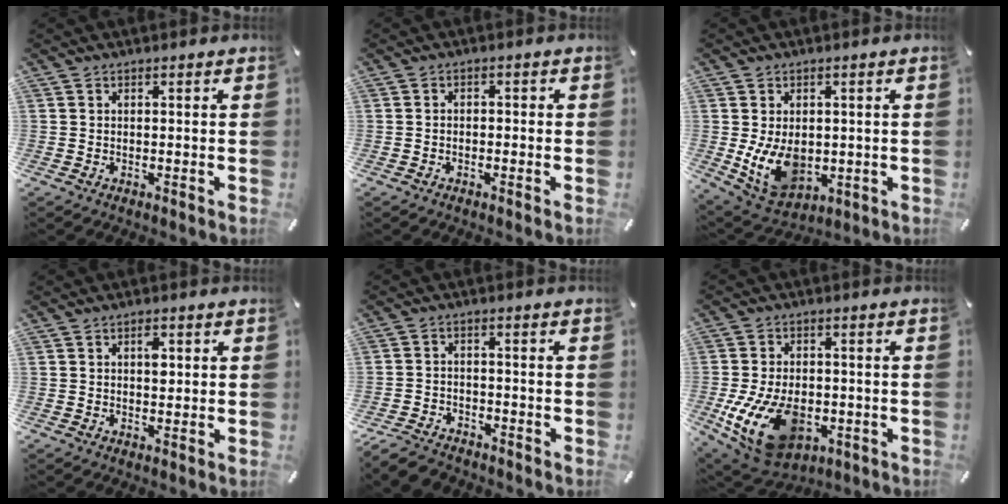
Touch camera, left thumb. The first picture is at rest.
{"total": 1.6, "force": [-1.2, 0.8, 0.6], "torque": [-0.012, 0.008, -0.026]}
{"total": 10.6, "force": [-0.8, 7.9, 7.0], "torque": [-0.132, -0.002, -0.007]}
{"total": 2.5, "force": [0.6, 1.6, 1.9], "torque": [-0.016, -0.003, 0.003]}
{"total": 5.2, "force": [-4.5, 2.1, 1.3], "torque": [-0.028, 0.021, -0.088]}
{"total": 16.3, "force": [-4.4, 10.5, 11.7], "torque": [-0.234, 0.006, -0.069]}